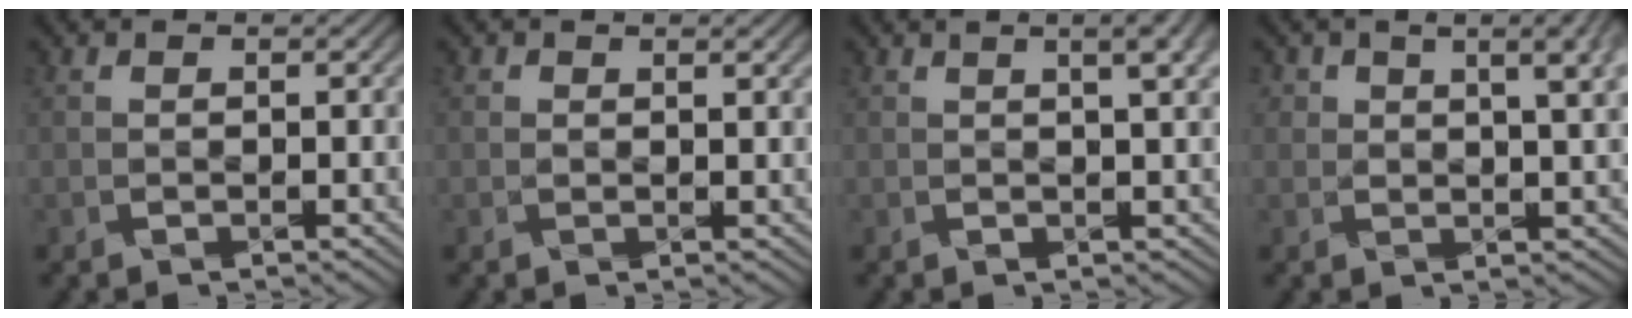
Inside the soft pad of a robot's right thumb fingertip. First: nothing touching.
{"total": 1.1, "force": [0.7, 0.5, 0.7], "torque": [-0.009, 0.000, 0.013]}
{"total": 4.9, "force": [2.1, 1.4, 4.2], "torque": [-0.045, 0.013, 0.016]}
{"total": 6.5, "force": [3.1, 2.8, 5.0], "torque": [-0.070, 0.010, 0.040]}